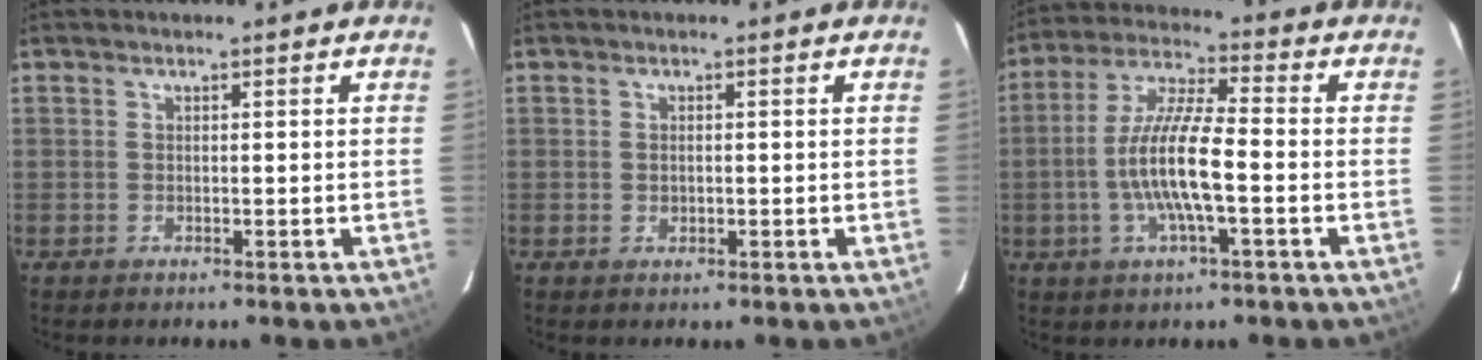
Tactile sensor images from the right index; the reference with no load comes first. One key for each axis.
{"total": 0.9, "fx": -0.1, "fy": 0.8, "fz": 0.6, "tx": -0.008, "ty": 0.000, "tz": -0.001}
{"total": 11.9, "fx": -2.8, "fy": 2.0, "fz": 11.3, "tx": -0.228, "ty": 0.000, "tz": -0.054}